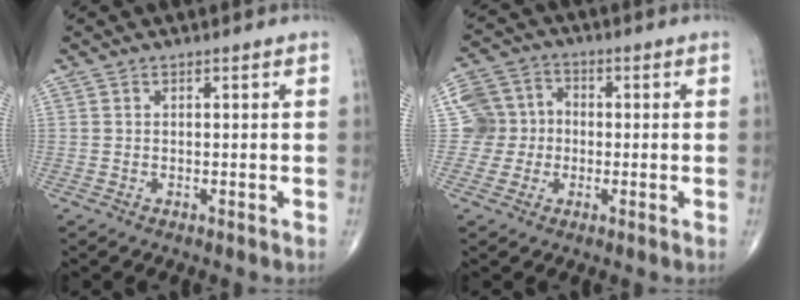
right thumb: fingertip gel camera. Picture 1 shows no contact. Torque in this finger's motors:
{"motor_torque": [-0.06, -0.07, 0.29, 0.21, -0.01]}